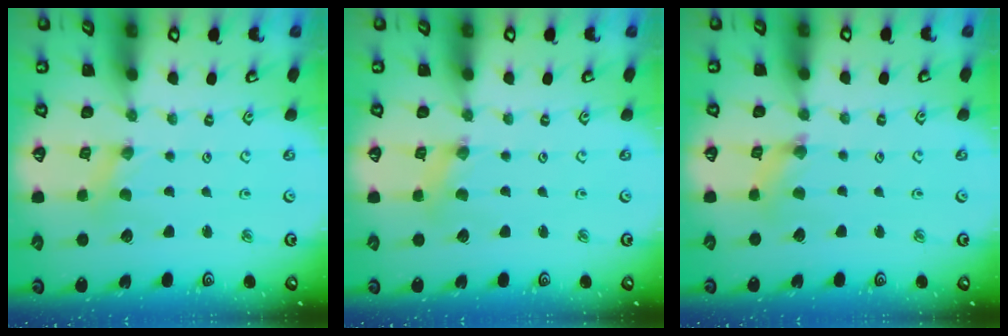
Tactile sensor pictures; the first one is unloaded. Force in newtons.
{"total": 1.7, "press": 1.7, "slide": 0.2}
{"total": 2.4, "press": 2.4, "slide": 0.2}